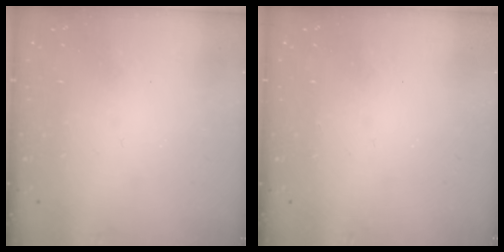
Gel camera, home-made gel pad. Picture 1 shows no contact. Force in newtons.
{"total": 0.0}